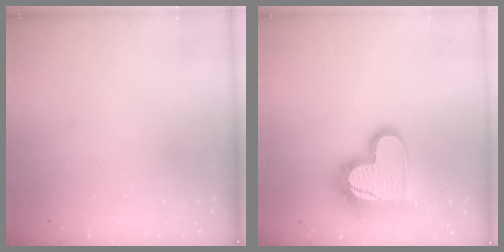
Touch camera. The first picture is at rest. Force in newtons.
{"total": 16.7, "press": 16.7, "slide": 1.4}